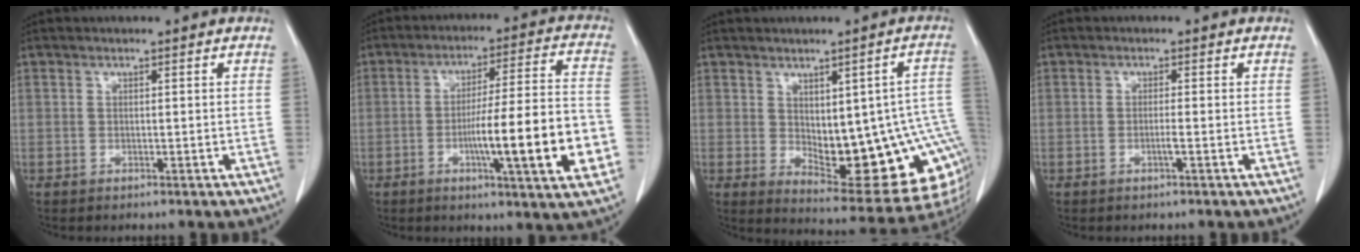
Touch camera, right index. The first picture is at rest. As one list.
[{"total": 16.5, "force": [-4.3, 0.9, 15.9], "torque": [-0.223, 0.004, -0.064]}, {"total": 19.0, "force": [-1.2, 6.7, 17.7], "torque": [-0.164, 0.010, 0.011]}, {"total": 1.2, "force": [-0.5, -0.2, 1.1], "torque": [-0.022, -0.001, -0.010]}]